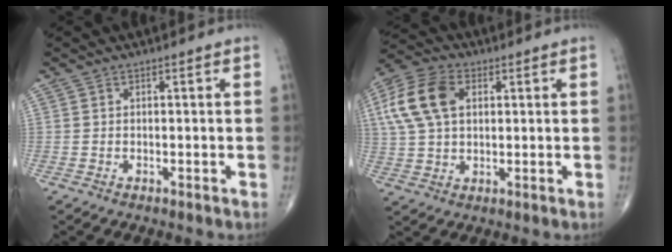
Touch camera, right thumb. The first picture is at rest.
{"total": 12.9, "force": [3.3, 8.2, 9.4], "torque": [-0.189, 0.013, 0.058]}